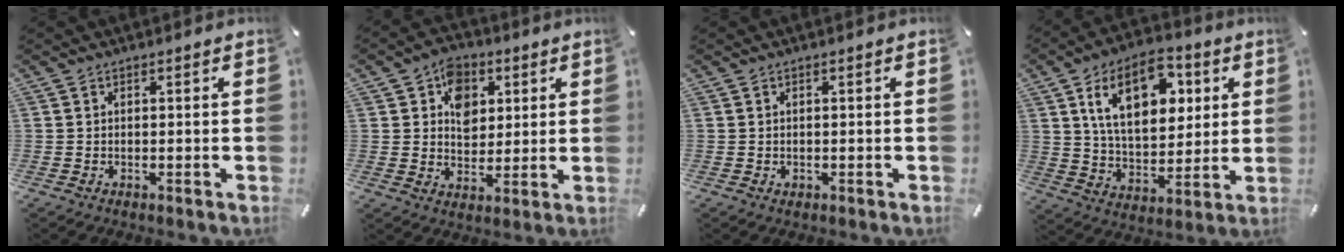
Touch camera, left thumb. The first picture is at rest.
{"total": 8.2, "force": [2.5, 6.9, 3.7], "torque": [-0.051, 0.003, 0.042]}
{"total": 0.8, "force": [-0.1, 0.7, 0.4], "torque": [-0.007, 0.004, -0.003]}
{"total": 17.7, "force": [7.4, 10.6, 12.0], "torque": [-0.201, -0.011, 0.127]}